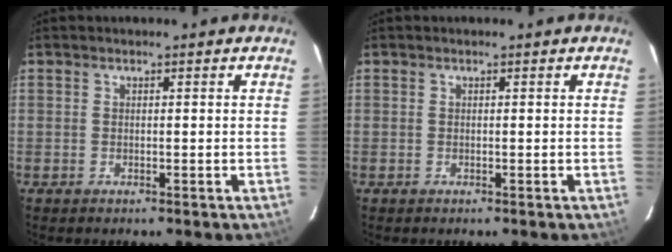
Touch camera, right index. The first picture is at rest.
{"total": 0.0}